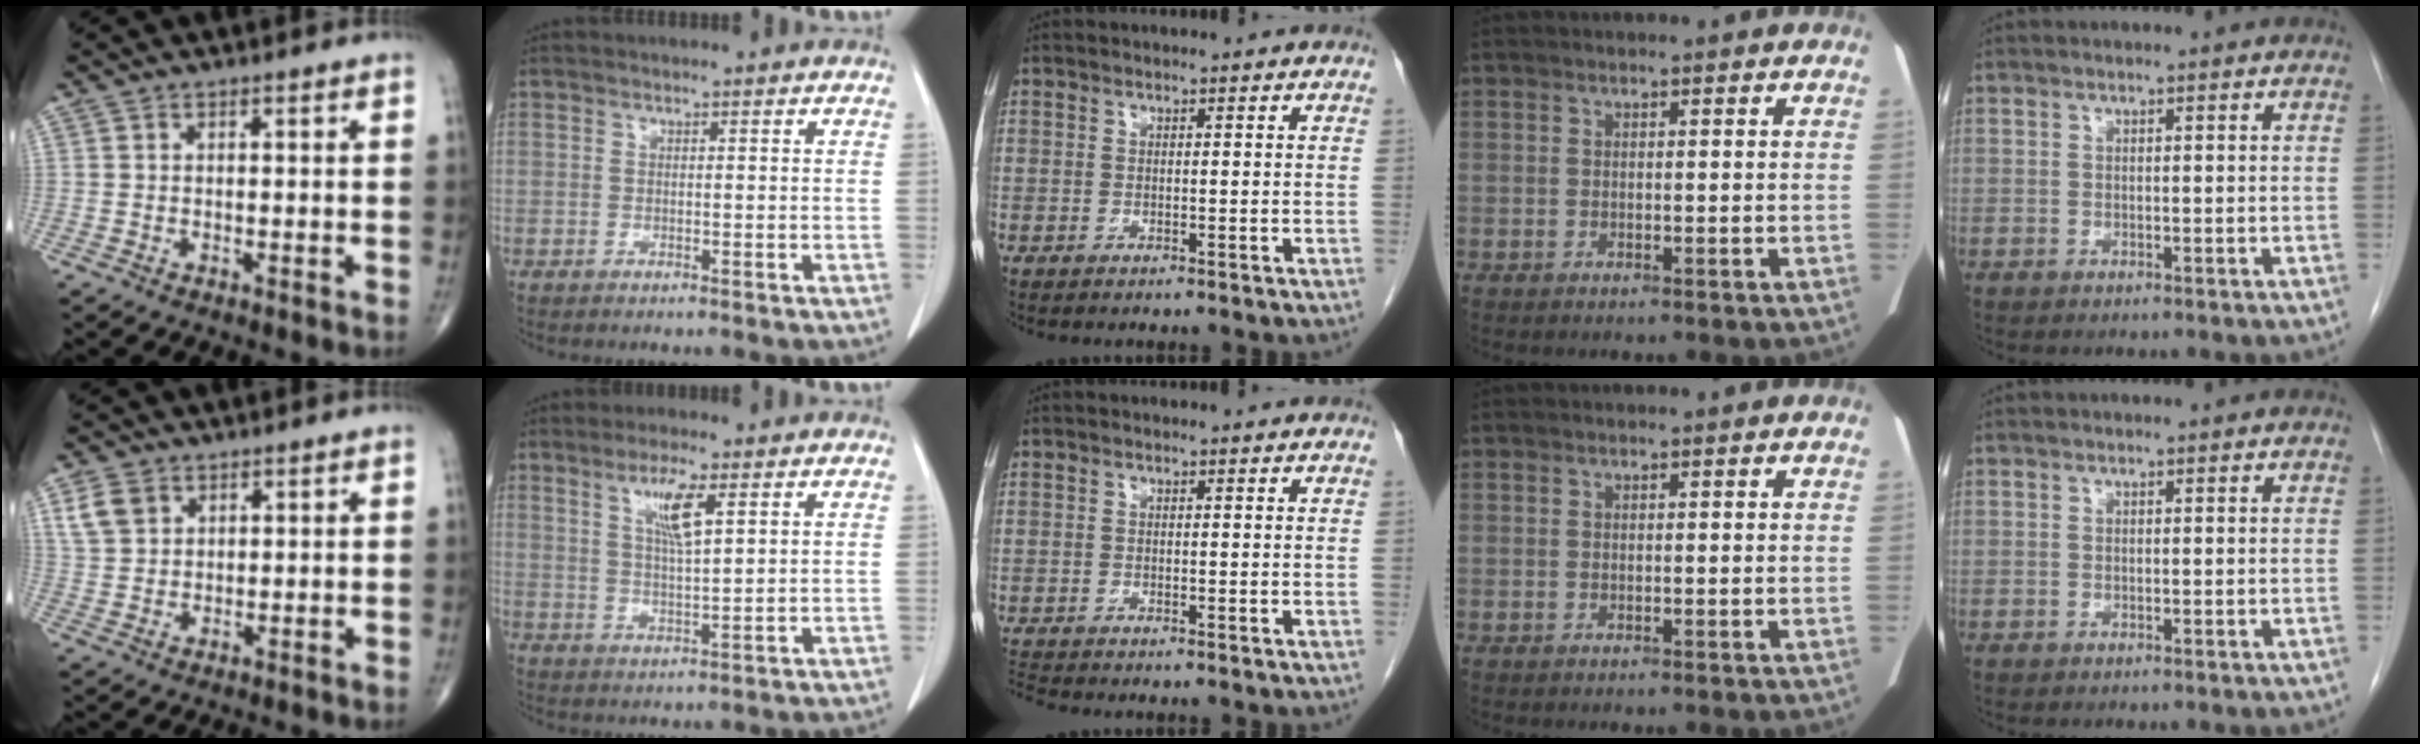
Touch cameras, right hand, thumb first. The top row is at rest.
{"thumb": {"total": 5.0, "force": [2.5, 3.7, 2.4], "torque": [-0.039, -0.005, 0.055]}, "index": {"total": 5.7, "force": [2.5, 0.4, 5.1], "torque": [-0.095, -0.002, 0.047]}, "middle": {"total": 1.6, "force": [-1.5, -0.5, -0.1], "torque": [-0.010, -0.014, -0.029]}}